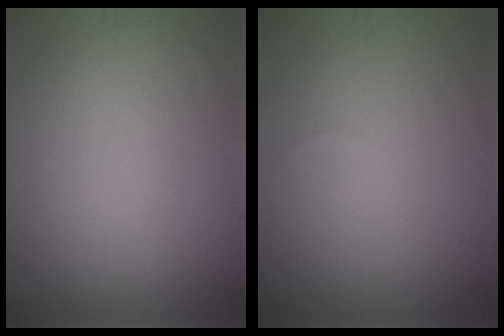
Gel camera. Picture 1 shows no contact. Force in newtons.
{"total": 0.0}